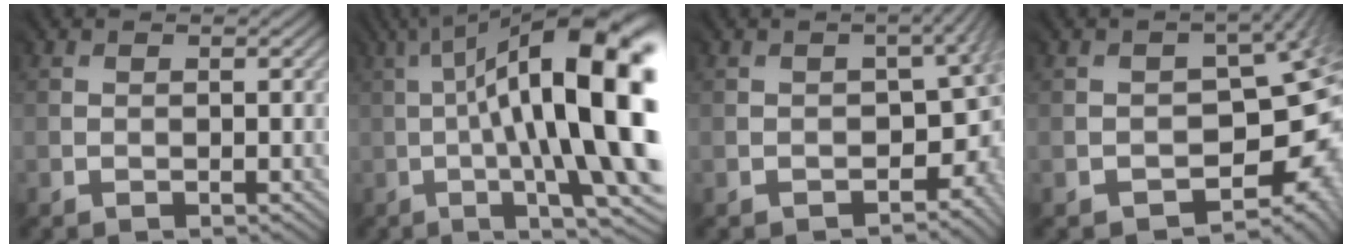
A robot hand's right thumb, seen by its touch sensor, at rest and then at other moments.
{"total": 19.2, "force": [0.9, 5.2, 18.5], "torque": [-0.250, 0.031, 0.022]}
{"total": 5.6, "force": [-2.7, 3.6, 3.4], "torque": [-0.028, -0.021, -0.022]}
{"total": 9.1, "force": [-3.4, 6.2, 5.8], "torque": [-0.038, -0.026, -0.028]}